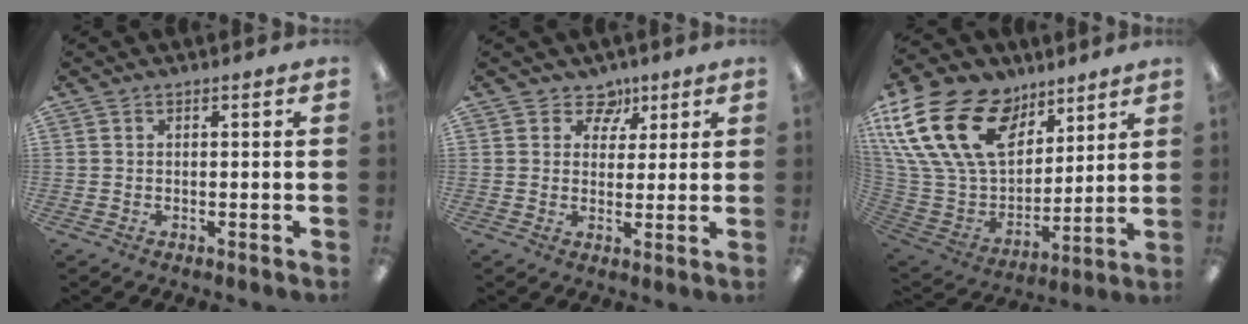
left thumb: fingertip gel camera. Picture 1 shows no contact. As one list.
[{"total": 6.4, "force": [3.5, 5.2, 1.4], "torque": [-0.008, -0.019, 0.061]}, {"total": 26.7, "force": [12.2, 18.1, 15.4], "torque": [-0.332, -0.045, 0.240]}]